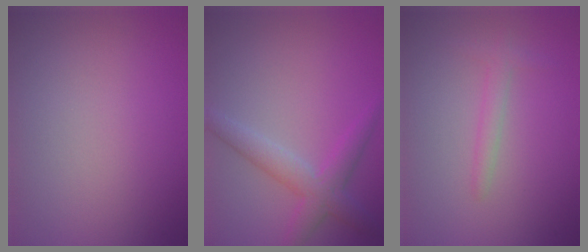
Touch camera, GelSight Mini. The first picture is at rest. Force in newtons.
{"total": 3.3, "press": 3.3, "slide": 0.2}
{"total": 1.5, "press": 1.5, "slide": 0.1}